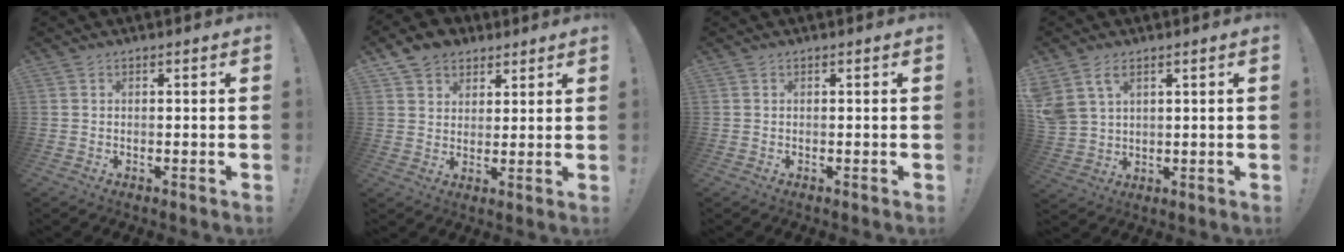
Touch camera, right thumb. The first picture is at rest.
{"total": 7.7, "force": [4.9, 5.7, 1.5], "torque": [-0.028, -0.026, 0.100]}
{"total": 0.0}
{"total": 6.3, "force": [3.7, 3.9, 3.2], "torque": [-0.064, -0.013, 0.073]}